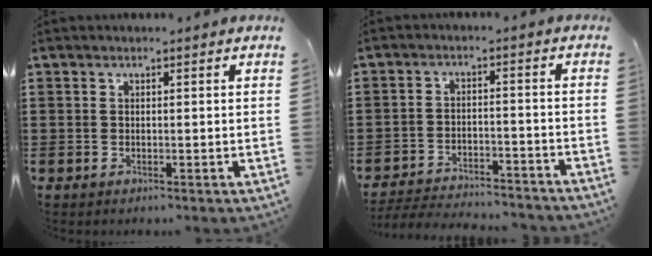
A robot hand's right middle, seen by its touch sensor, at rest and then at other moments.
{"total": 4.5, "force": [-4.4, 0.3, 0.6], "torque": [-0.018, 0.001, -0.093]}